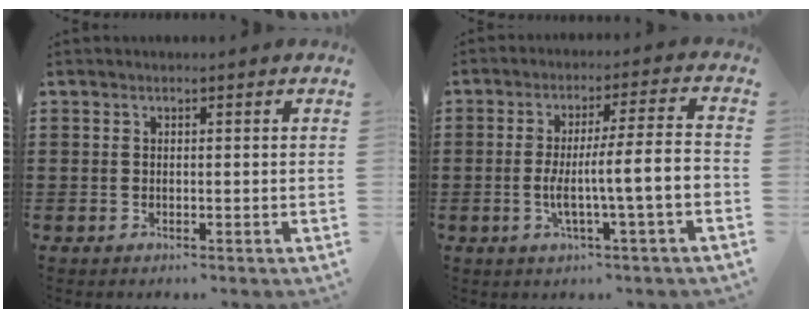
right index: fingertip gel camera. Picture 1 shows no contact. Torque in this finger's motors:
{"motor_torque": [2.14, 0.00, 0.50, 0.21]}